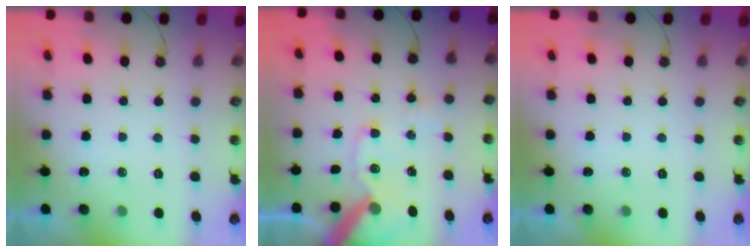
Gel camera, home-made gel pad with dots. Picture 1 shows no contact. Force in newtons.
{"total": 13.3, "press": 13.2, "slide": 2.0}
{"total": 0.0}